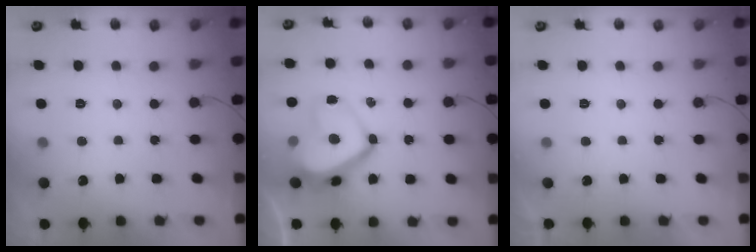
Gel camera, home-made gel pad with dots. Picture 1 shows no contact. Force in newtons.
{"total": 14.4, "press": 14.3, "slide": 1.4}
{"total": 2.2, "press": 2.1, "slide": 0.4}